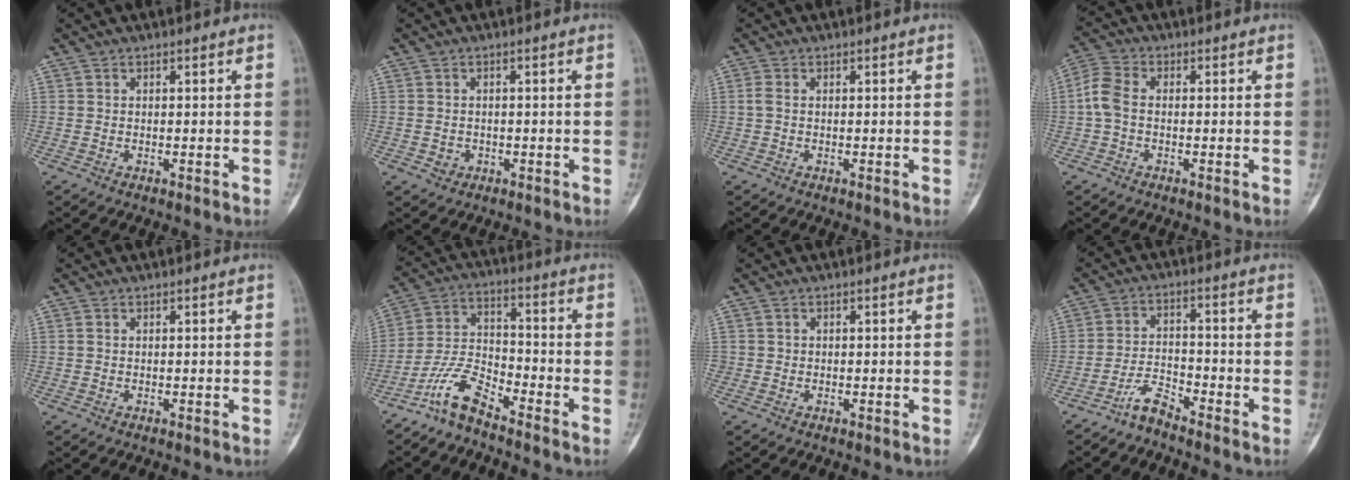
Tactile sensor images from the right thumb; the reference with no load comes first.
{"total": 1.7, "force": [-0.6, 1.6, 0.5], "torque": [-0.002, 0.006, -0.004]}
{"total": 1.4, "force": [0.2, 0.9, 1.1], "torque": [-0.033, 0.000, 0.002]}
{"total": 4.7, "force": [-0.4, 3.0, 3.6], "torque": [-0.085, 0.014, -0.019]}
{"total": 0.0}
{"total": 8.3, "force": [-6.7, 2.4, 4.3], "torque": [-0.093, 0.059, -0.142]}
{"total": 0.7, "force": [0.0, 0.7, 0.0], "torque": [0.005, 0.005, -0.002]}
{"total": 4.5, "force": [-4.1, 0.8, 1.7], "torque": [-0.030, 0.031, -0.083]}